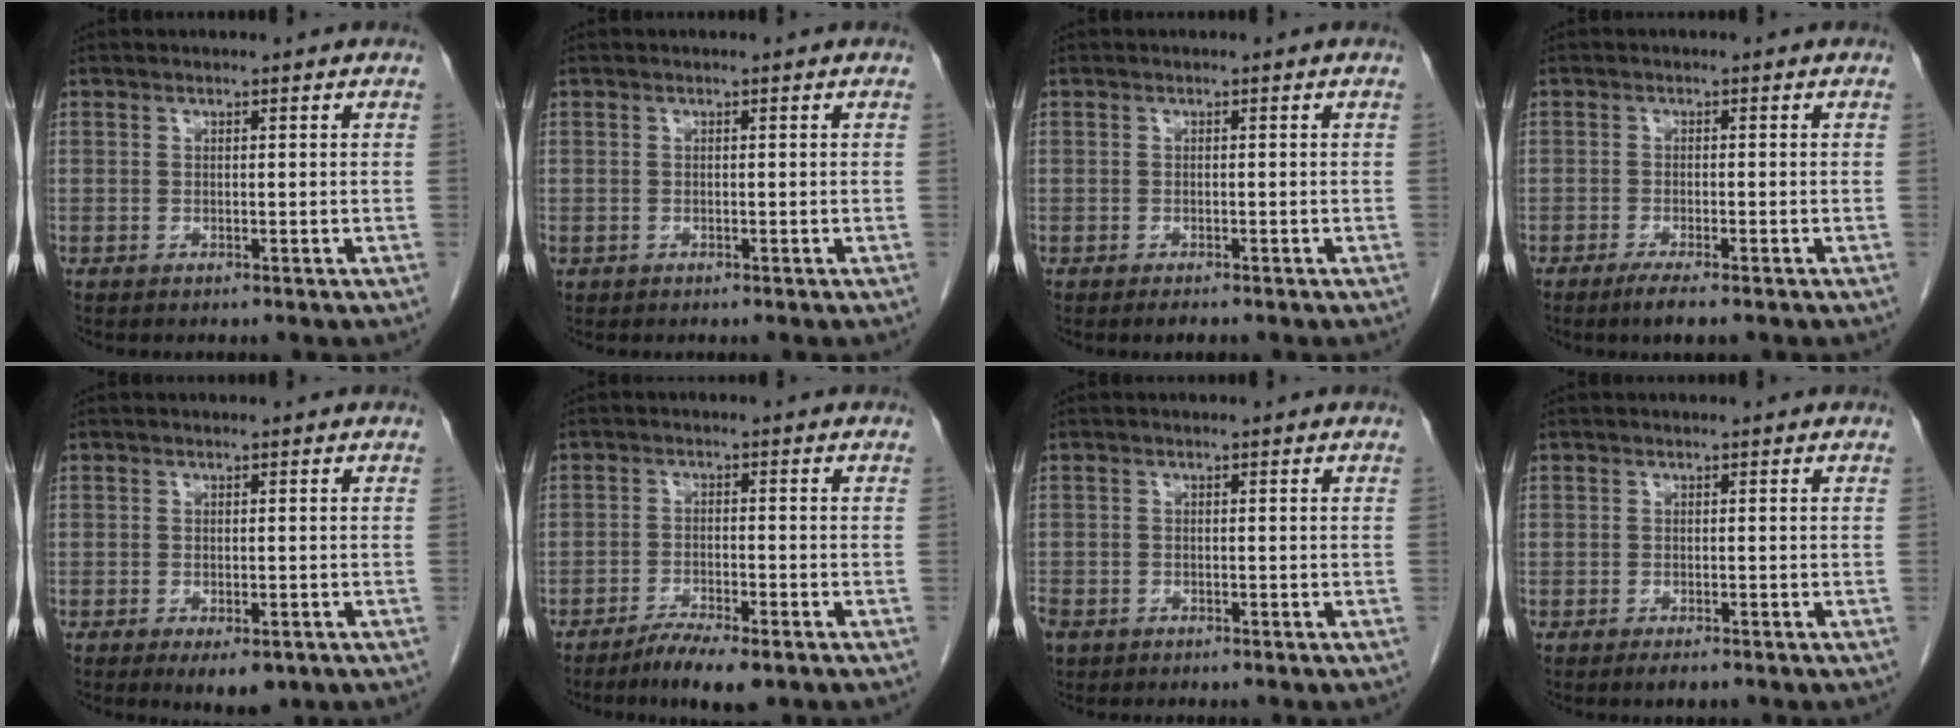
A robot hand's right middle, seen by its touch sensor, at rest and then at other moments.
{"total": 0.0}
{"total": 1.0, "force": [-0.8, 0.2, 0.5], "torque": [-0.010, -0.002, -0.009]}
{"total": 3.0, "force": [-2.1, 0.2, 2.1], "torque": [-0.039, -0.007, -0.038]}
{"total": 4.1, "force": [-2.2, 1.8, 3.0], "torque": [-0.034, -0.004, -0.023]}
{"total": 5.6, "force": [-4.0, 0.9, 3.8], "torque": [-0.066, -0.009, -0.066]}
{"total": 4.4, "force": [-2.6, 3.1, 1.7], "torque": [-0.053, -0.008, -0.046]}
{"total": 1.6, "force": [-1.1, 0.5, 1.0], "torque": [-0.016, -0.002, -0.014]}